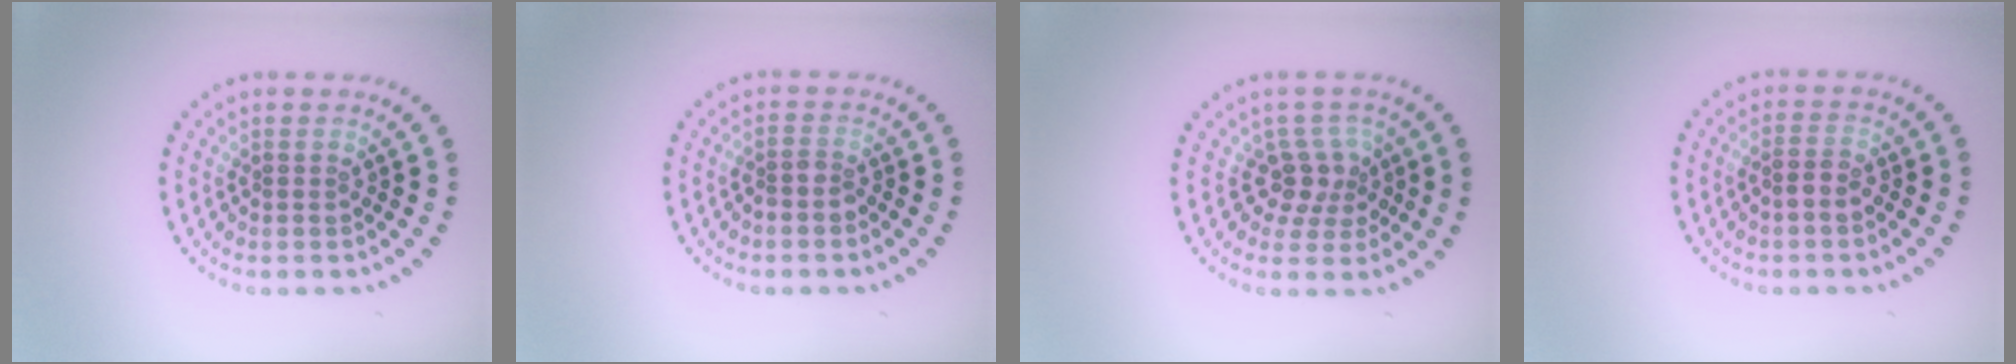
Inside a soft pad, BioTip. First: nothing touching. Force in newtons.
{"total": 1.5, "press": 1.1, "slide": 0.9}
{"total": 2.7, "press": 2.1, "slide": 1.7}
{"total": 1.7, "press": 1.6, "slide": 0.5}